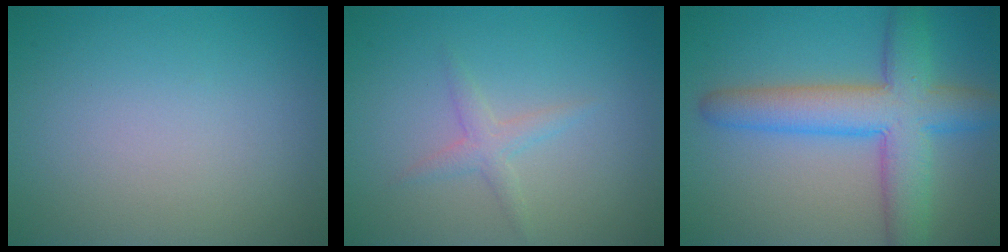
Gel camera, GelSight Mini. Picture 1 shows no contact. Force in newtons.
{"total": 1.6, "press": 1.6, "slide": 0.0}
{"total": 7.7, "press": 7.7, "slide": 0.2}